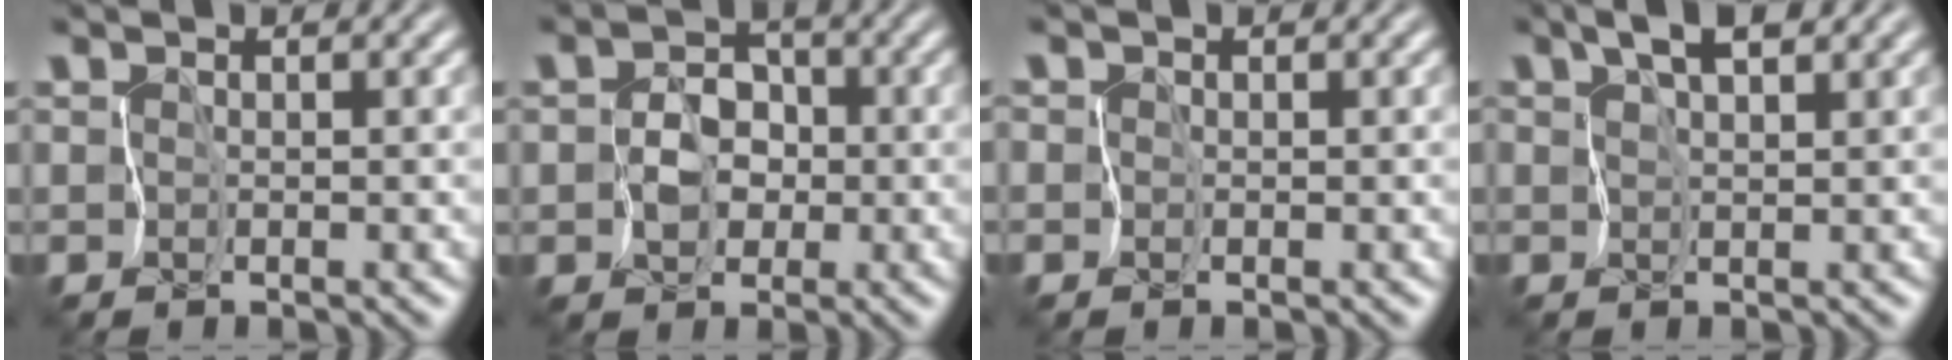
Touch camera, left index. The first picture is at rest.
{"total": 3.1, "force": [-1.1, 2.6, 1.3], "torque": [-0.009, 0.000, -0.024]}
{"total": 0.5, "force": [-0.2, 0.5, -0.1], "torque": [0.007, -0.002, -0.006]}
{"total": 3.1, "force": [1.8, 0.9, 2.4], "torque": [-0.046, 0.004, 0.031]}